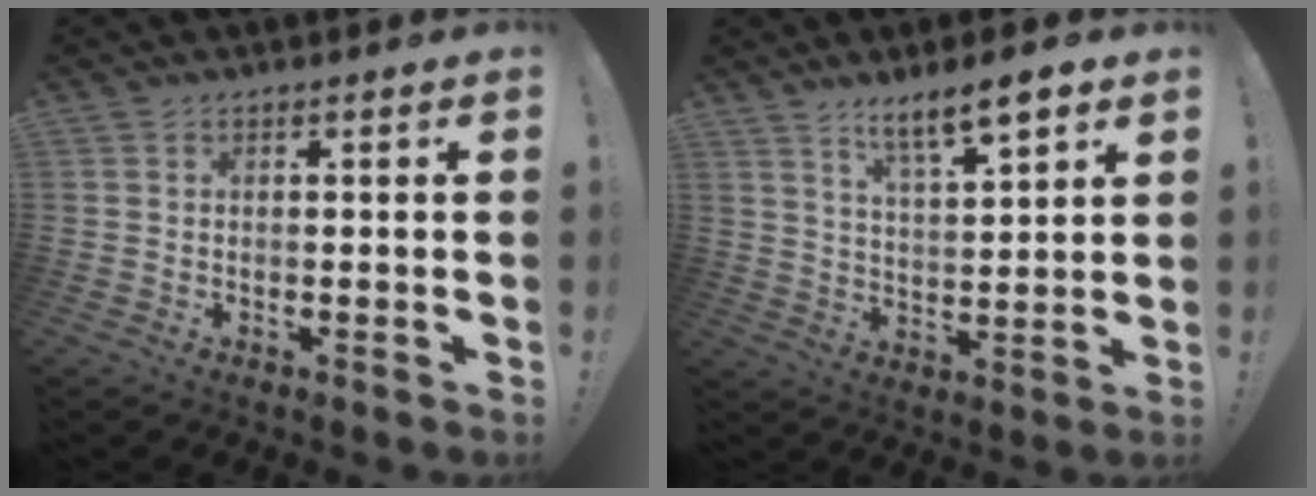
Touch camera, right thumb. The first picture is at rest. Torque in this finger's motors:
{"motor_torque": [0.05, 0.09, 0.49, 0.96, 0.01]}